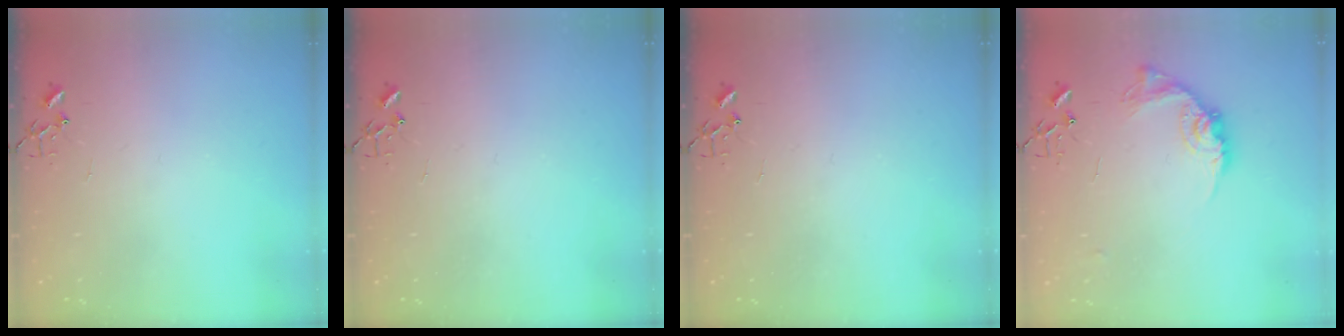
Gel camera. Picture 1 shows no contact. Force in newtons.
{"total": 0.0}
{"total": 0.0}
{"total": 12.6, "press": 12.6, "slide": 0.5}